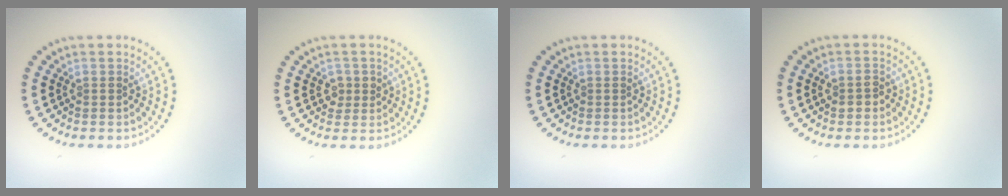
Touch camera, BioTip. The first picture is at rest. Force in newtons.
{"total": 1.5, "press": 1.4, "slide": 0.4}
{"total": 0.0}
{"total": 1.4, "press": 1.4, "slide": 0.2}